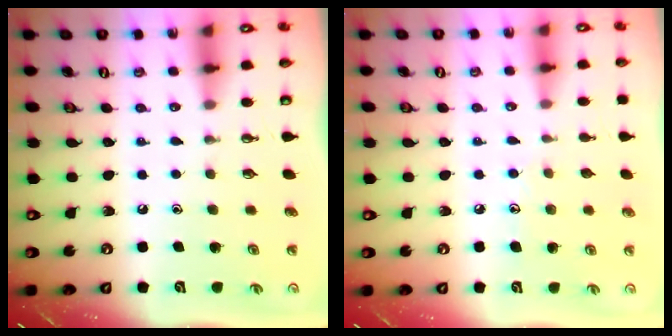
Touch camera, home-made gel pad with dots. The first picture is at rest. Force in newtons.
{"total": 5.4, "press": 5.4, "slide": 0.5}